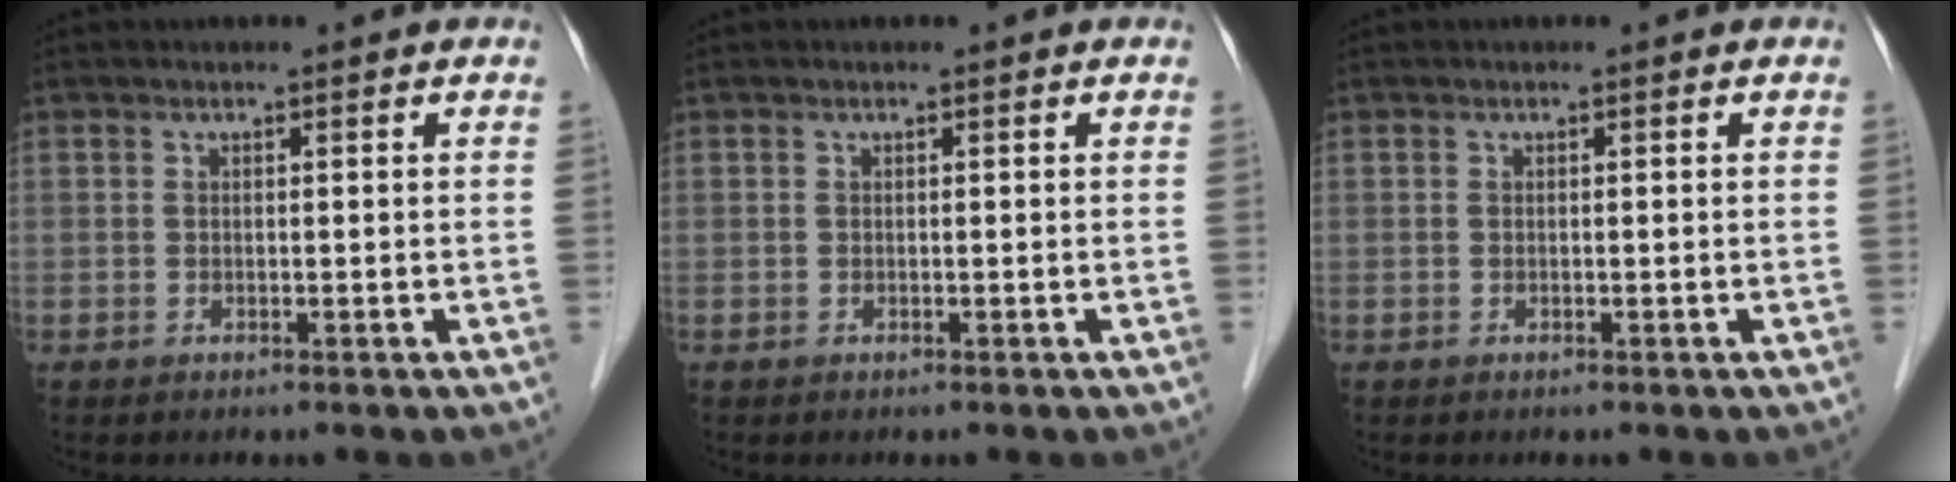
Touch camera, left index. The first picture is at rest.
{"total": 0.0}
{"total": 0.0}